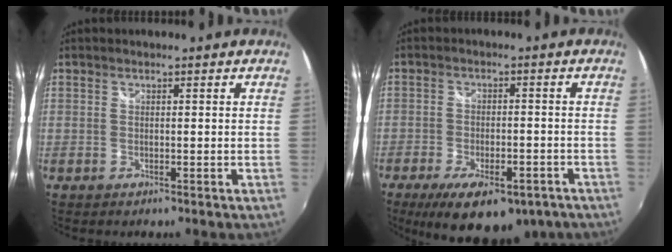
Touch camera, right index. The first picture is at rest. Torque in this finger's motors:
{"motor_torque": [1.03, -1.10, 0.25, 0.02]}